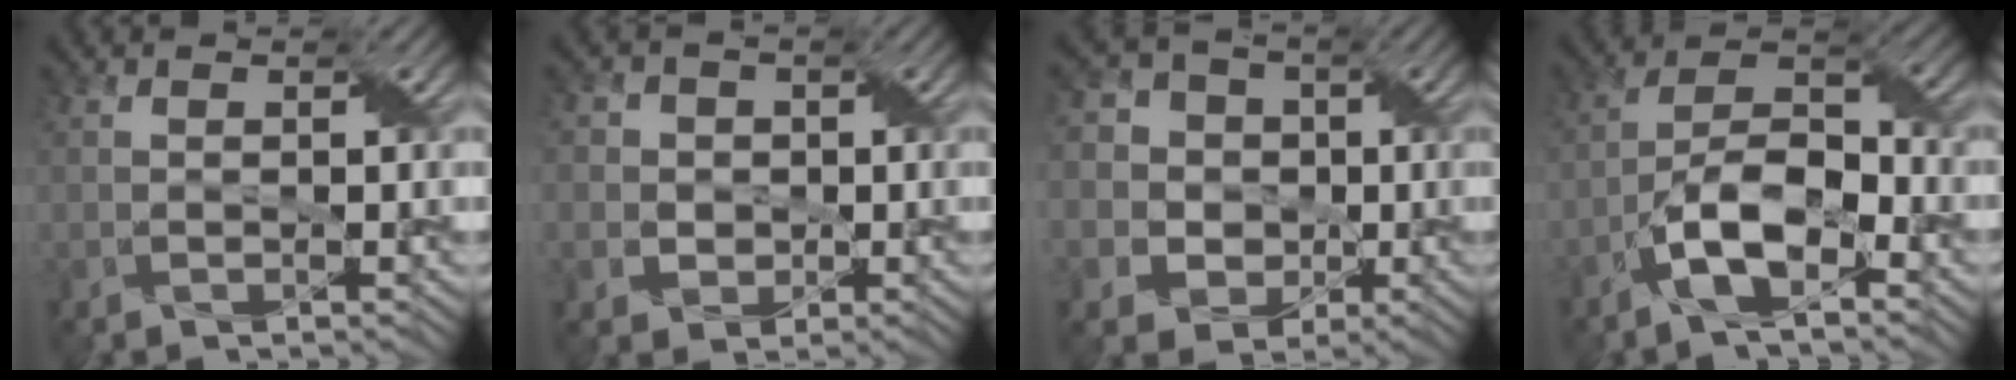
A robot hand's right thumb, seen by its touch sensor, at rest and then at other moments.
{"total": 3.5, "force": [0.1, 3.5, 0.2], "torque": [-0.005, 0.002, -0.006]}
{"total": 6.5, "force": [-0.5, 6.4, 1.4], "torque": [-0.058, 0.000, -0.025]}
{"total": 9.1, "force": [-4.9, 3.5, 6.7], "torque": [-0.123, 0.004, -0.098]}